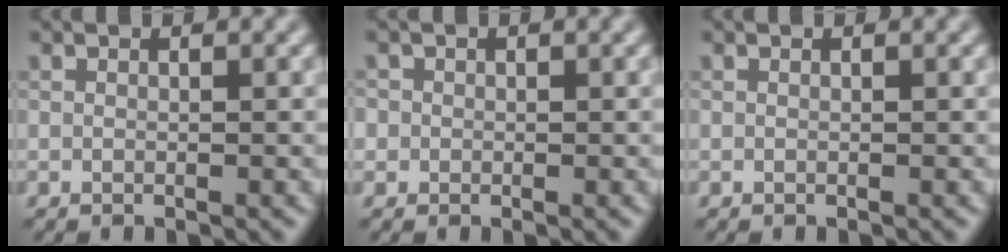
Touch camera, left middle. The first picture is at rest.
{"total": 1.1, "force": [0.2, 1.0, 0.2], "torque": [0.001, 0.002, -0.004]}
{"total": 0.0}